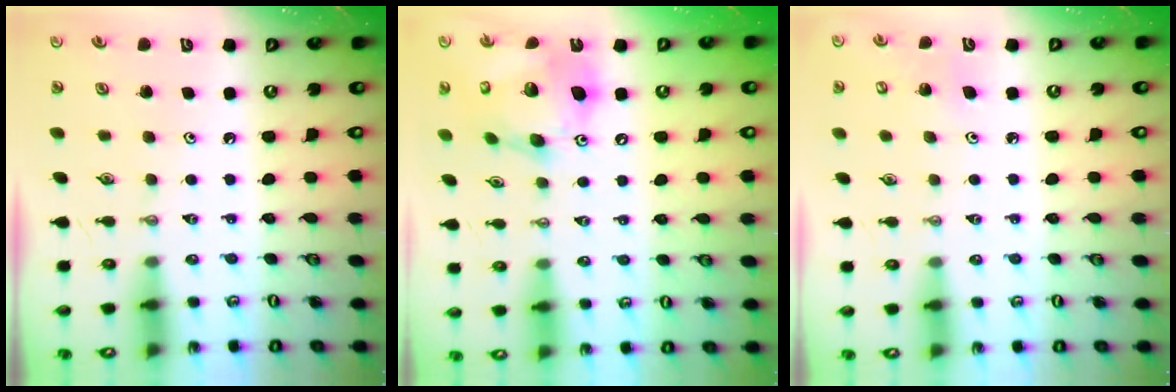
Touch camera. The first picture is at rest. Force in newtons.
{"total": 17.9, "press": 17.7, "slide": 3.0}
{"total": 4.6, "press": 4.5, "slide": 1.0}